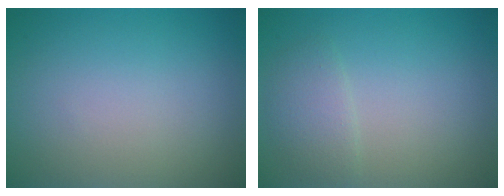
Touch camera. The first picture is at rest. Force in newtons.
{"total": 1.9, "press": 1.9, "slide": 0.1}